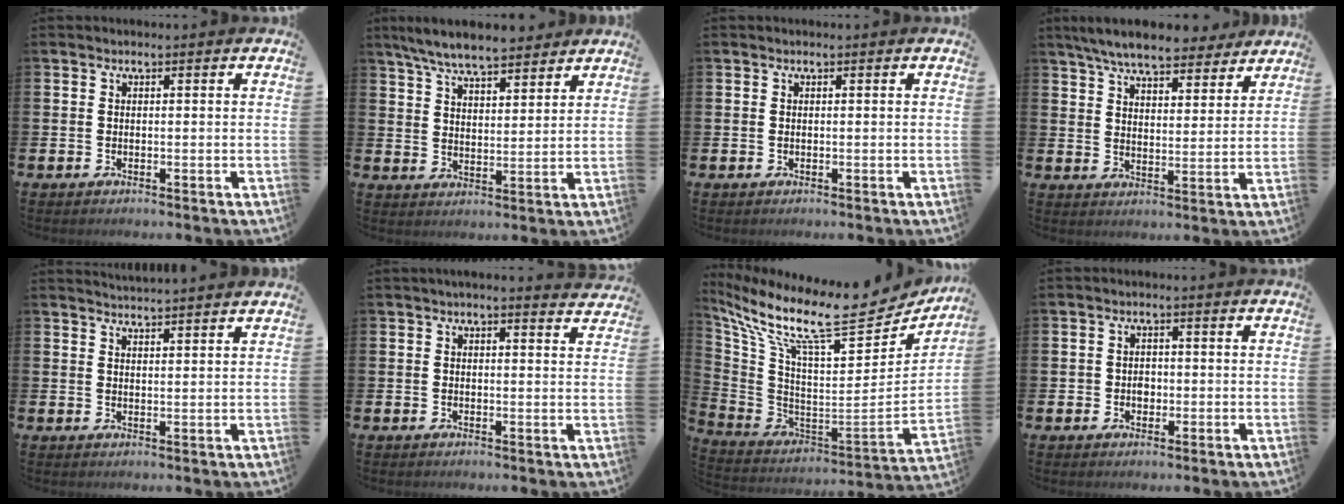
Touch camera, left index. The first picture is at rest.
{"total": 7.3, "force": [6.8, 1.2, 2.4], "torque": [-0.077, -0.023, 0.125]}
{"total": 0.0}
{"total": 7.8, "force": [7.2, 1.6, 2.4], "torque": [-0.066, -0.035, 0.128]}
{"total": 3.1, "force": [3.1, -0.4, -0.1], "torque": [-0.006, -0.016, 0.058]}
{"total": 2.1, "force": [2.1, -0.1, 0.4], "torque": [-0.011, -0.009, 0.037]}
{"total": 13.8, "force": [10.6, 3.6, 8.0], "torque": [-0.161, -0.083, 0.171]}
{"total": 1.8, "force": [-0.2, 1.6, 0.7], "torque": [-0.002, 0.001, -0.009]}